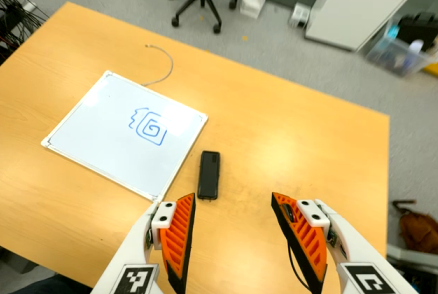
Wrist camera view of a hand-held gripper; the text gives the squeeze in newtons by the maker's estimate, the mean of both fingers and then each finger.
{"total": 0.0}